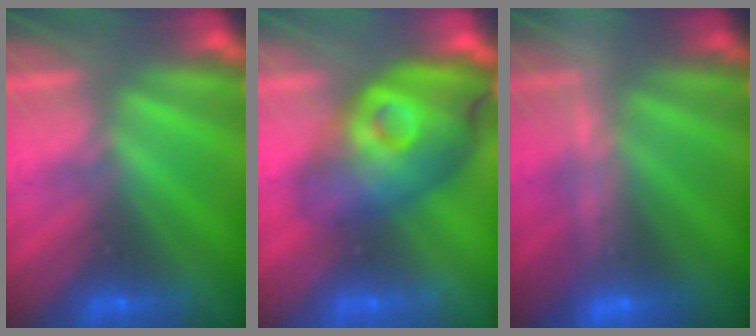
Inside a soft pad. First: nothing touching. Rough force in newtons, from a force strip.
{"total": 3.7}
{"total": 2.2}